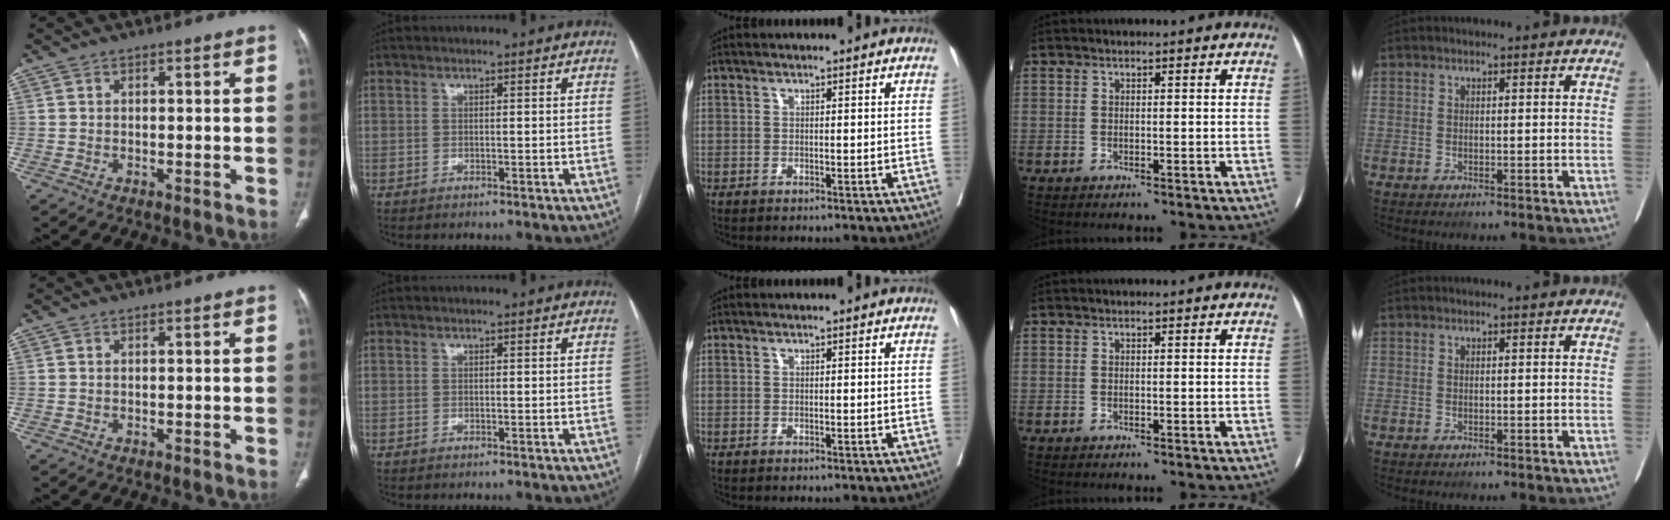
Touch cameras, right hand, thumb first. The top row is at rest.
{}